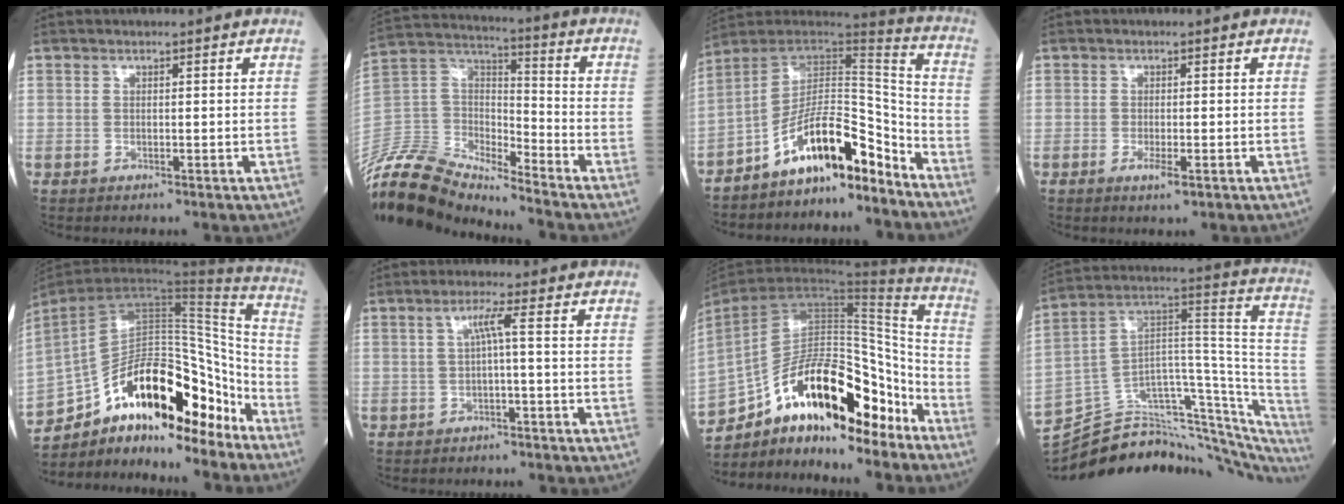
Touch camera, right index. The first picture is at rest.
{"total": 15.9, "force": [-15.2, 2.2, 4.1], "torque": [-0.087, 0.045, -0.293]}
{"total": 12.5, "force": [-9.1, 3.2, 8.0], "torque": [-0.123, 0.044, -0.157]}
{"total": 1.8, "force": [-0.7, 0.1, 1.7], "torque": [-0.030, -0.005, -0.011]}
{"total": 24.2, "force": [-16.7, 8.1, 15.6], "torque": [-0.274, 0.023, -0.268]}
{"total": 2.7, "force": [0.1, -0.6, 2.7], "torque": [-0.051, 0.006, 0.003]}
{"total": 23.6, "force": [-16.5, 7.5, 15.1], "torque": [-0.281, 0.016, -0.273]}
{"total": 31.2, "force": [-26.7, 7.9, 14.0], "torque": [-0.136, 0.044, -0.368]}